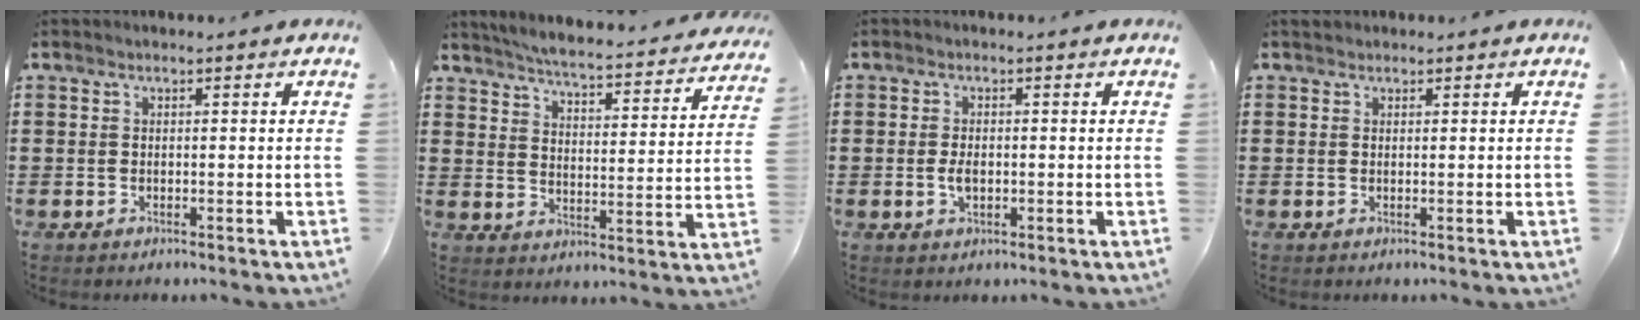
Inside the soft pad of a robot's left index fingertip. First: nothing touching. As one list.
[{"total": 4.4, "force": [4.2, -0.7, 1.1], "torque": [-0.046, -0.040, 0.064]}, {"total": 2.2, "force": [-0.2, 1.2, 1.9], "torque": [-0.045, -0.001, -0.006]}, {"total": 0.8, "force": [0.7, 0.4, 0.1], "torque": [-0.004, 0.004, 0.013]}]